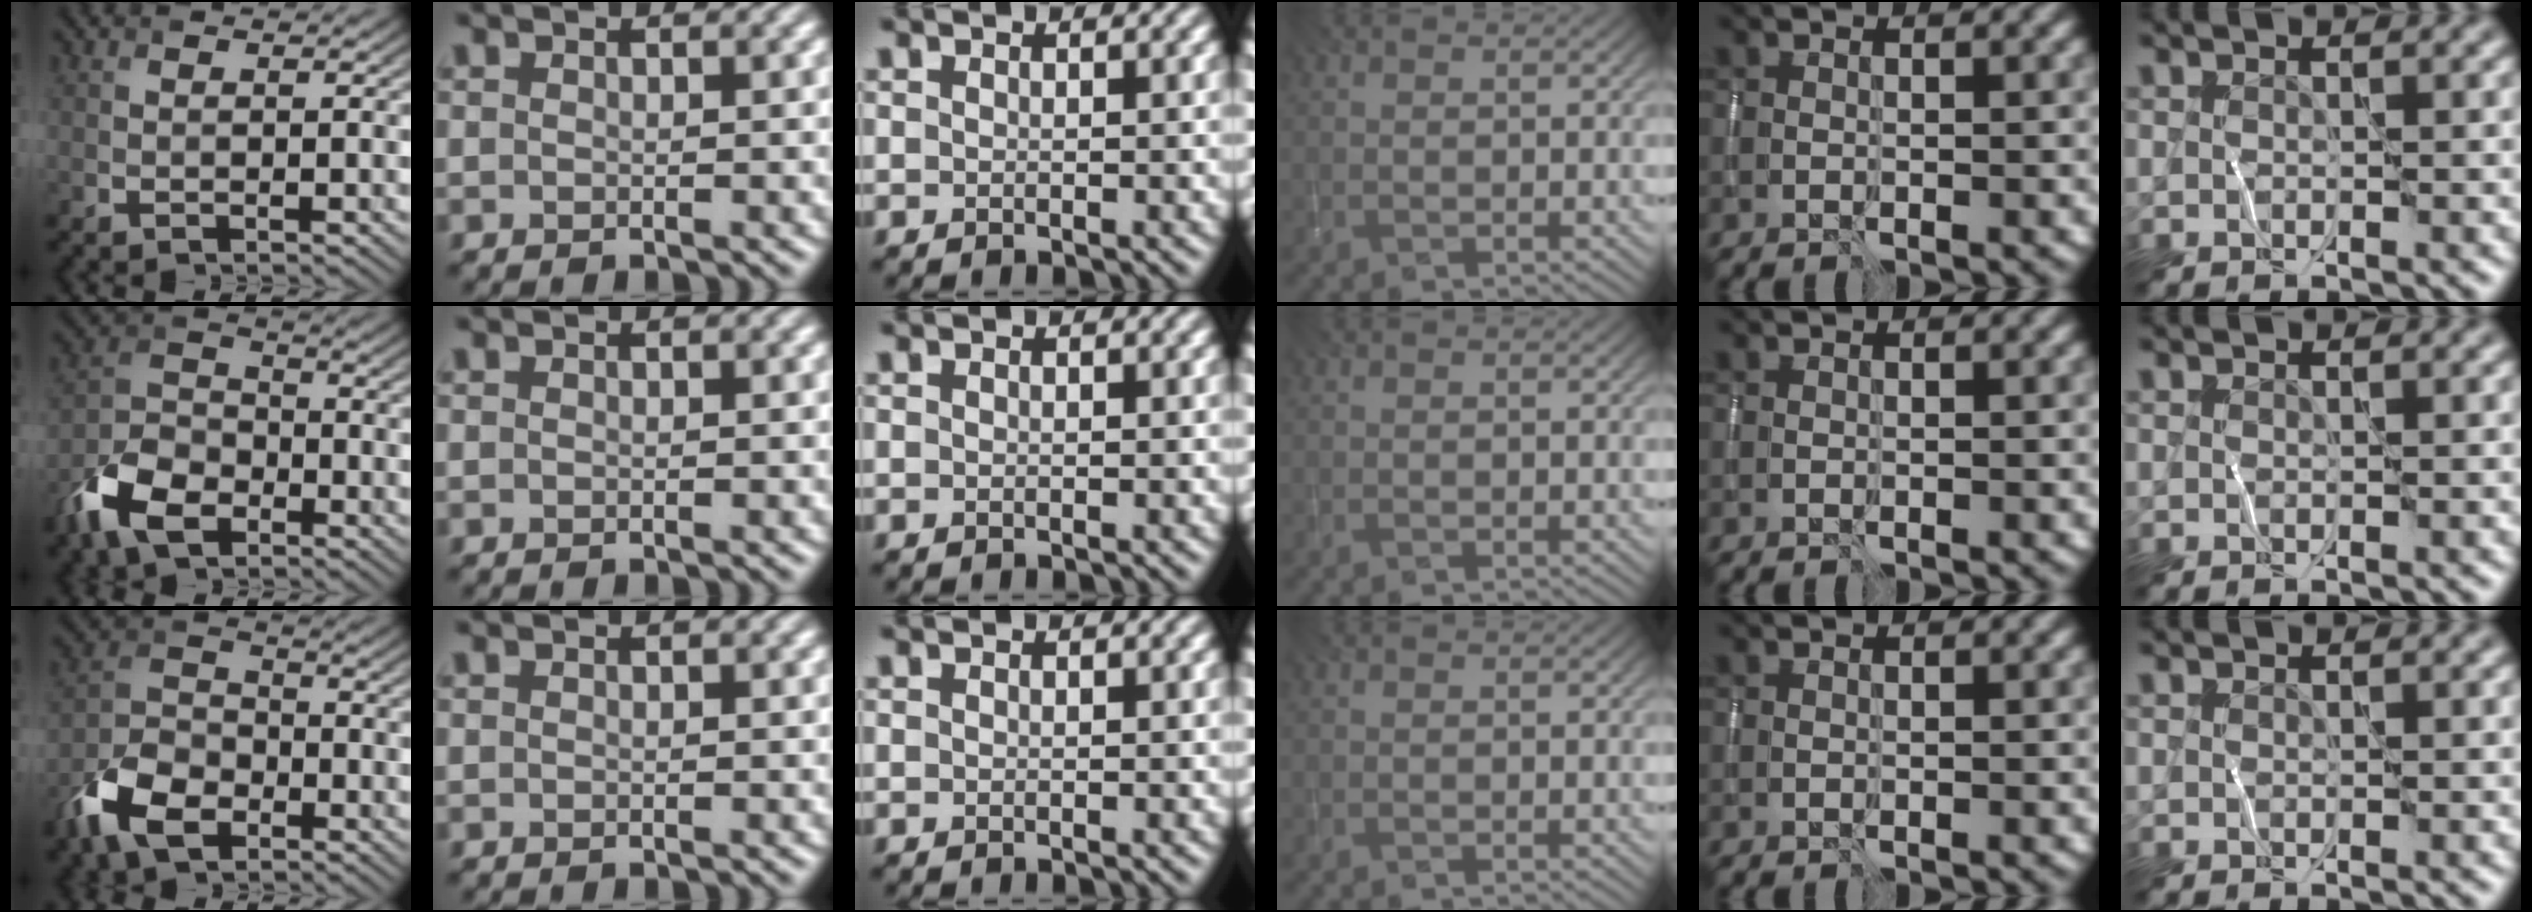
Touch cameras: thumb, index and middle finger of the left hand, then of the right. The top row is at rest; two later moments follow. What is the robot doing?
{"motion": "wipe", "object": "whiteboard"}